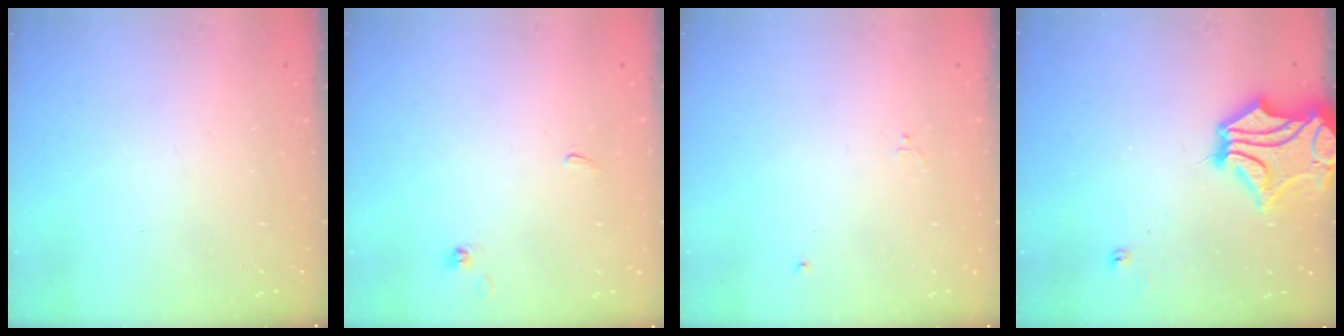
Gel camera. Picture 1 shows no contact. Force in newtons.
{"total": 0.9, "press": 0.9, "slide": 0.2}
{"total": 0.0}
{"total": 8.1, "press": 7.6, "slide": 2.7}